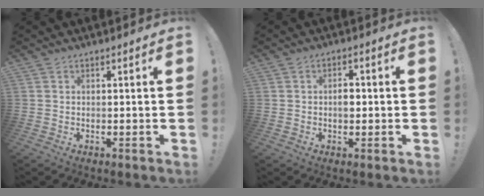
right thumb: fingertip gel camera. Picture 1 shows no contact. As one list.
[{"total": 4.1, "force": [-0.4, 3.1, 2.6], "torque": [-0.036, 0.007, -0.010]}]